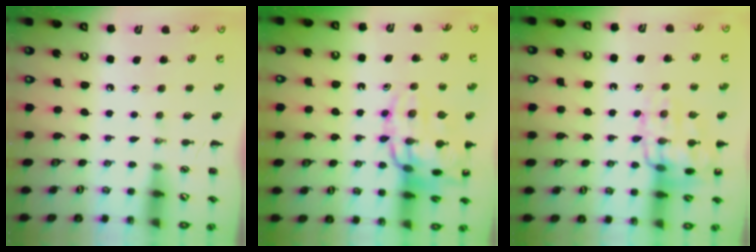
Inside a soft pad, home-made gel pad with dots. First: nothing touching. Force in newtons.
{"total": 18.1, "press": 18.0, "slide": 1.8}
{"total": 14.7, "press": 14.6, "slide": 1.0}